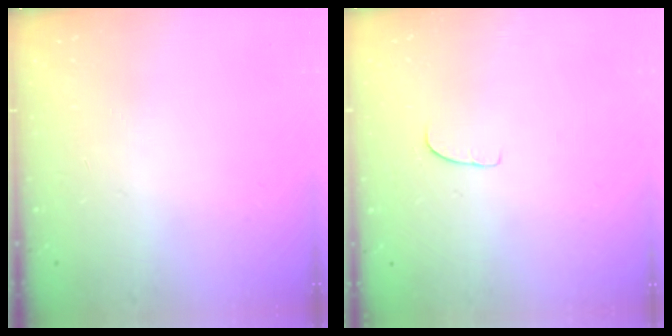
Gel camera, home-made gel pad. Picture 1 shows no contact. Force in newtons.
{"total": 5.4, "press": 5.4, "slide": 0.3}